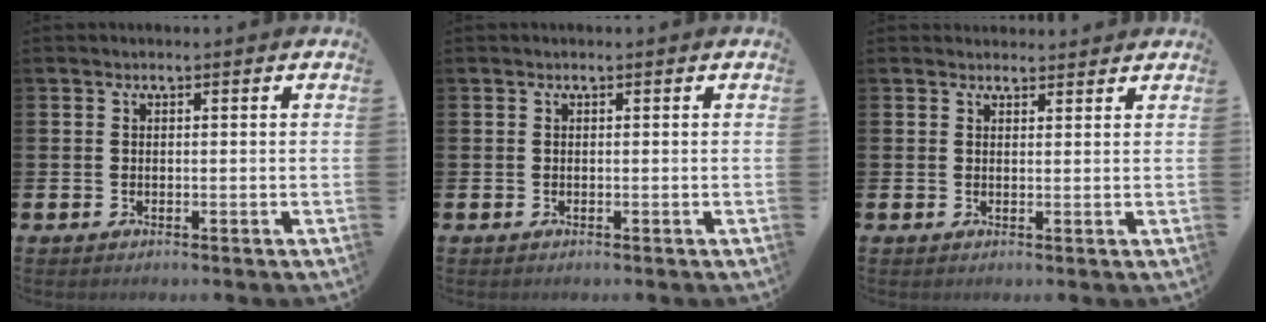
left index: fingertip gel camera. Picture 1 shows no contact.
{"total": 0.0}
{"total": 1.9, "force": [1.8, 0.5, -0.1], "torque": [0.010, -0.006, 0.031]}